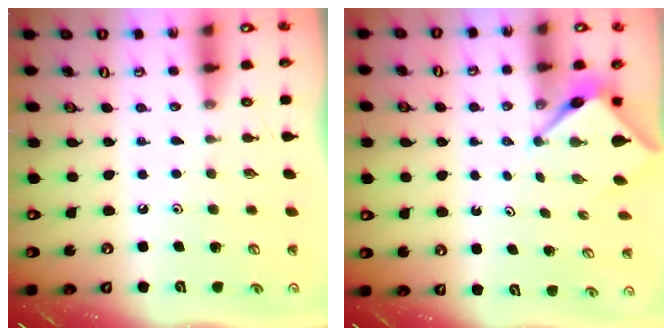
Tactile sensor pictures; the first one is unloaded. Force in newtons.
{"total": 3.9, "press": 3.9, "slide": 0.2}